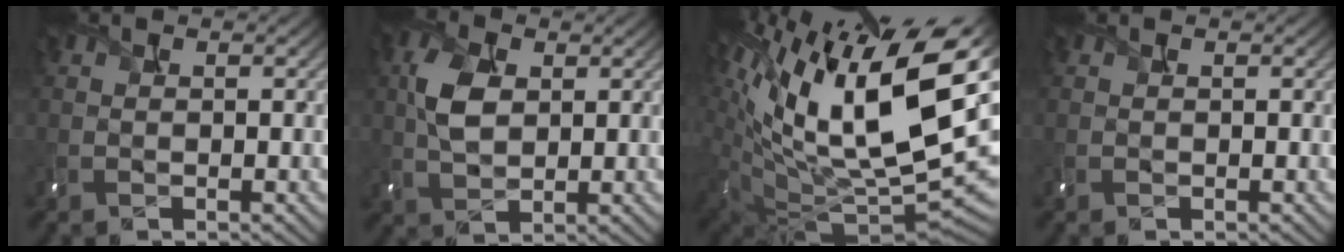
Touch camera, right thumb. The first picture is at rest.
{"total": 4.9, "force": [1.3, 3.1, 3.5], "torque": [-0.088, 0.003, 0.023]}
{"total": 19.6, "force": [7.6, 8.4, 16.0], "torque": [-0.266, 0.007, 0.152]}
{"total": 0.0}